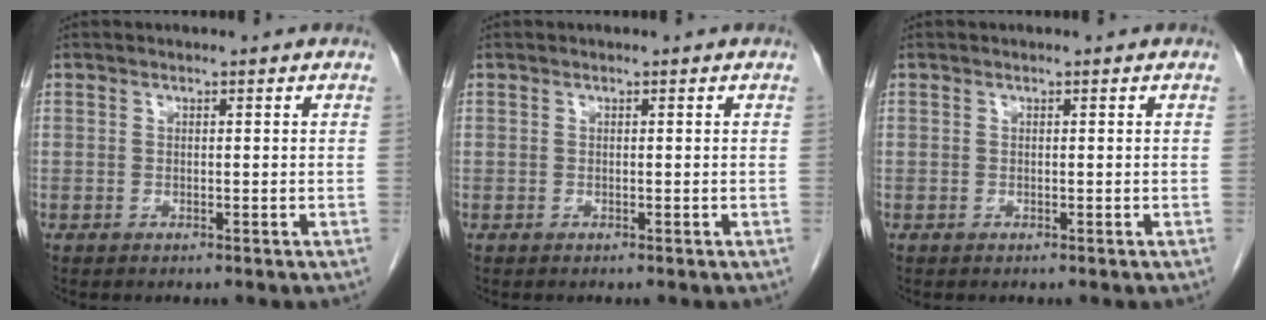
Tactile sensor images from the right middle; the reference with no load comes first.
{"total": 0.0}
{"total": 0.0}